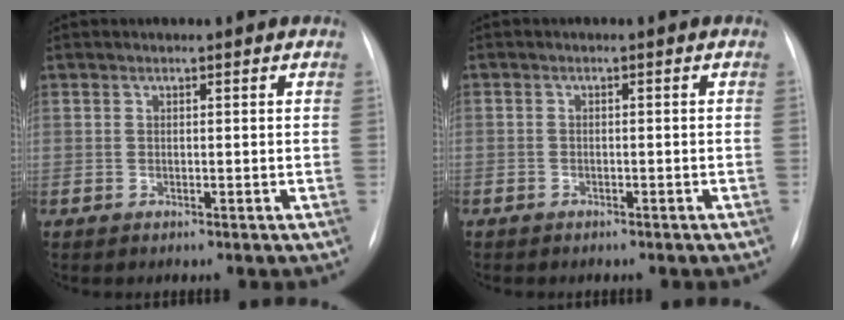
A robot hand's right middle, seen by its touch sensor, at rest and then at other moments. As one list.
[{"total": 1.7, "force": [-1.3, 1.0, 0.5], "torque": [-0.008, 0.002, -0.014]}]